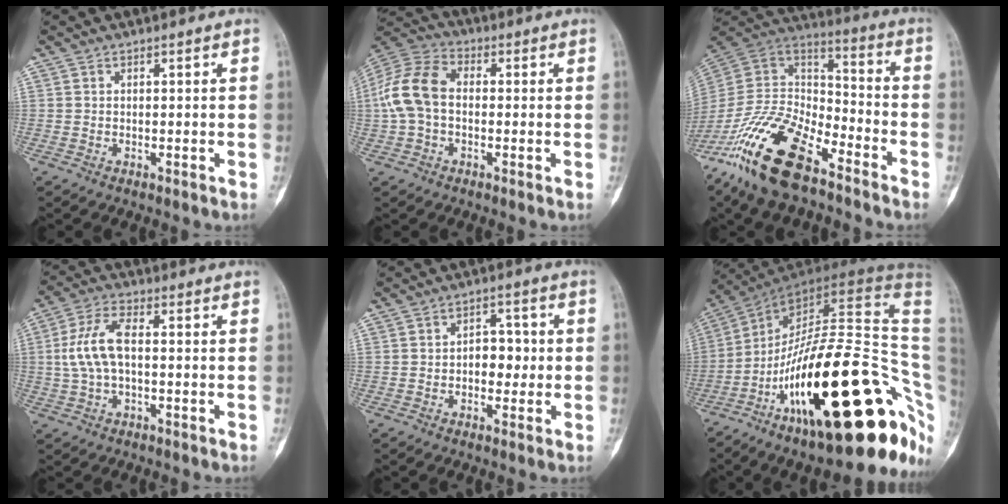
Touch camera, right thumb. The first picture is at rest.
{"total": 12.1, "force": [-0.5, 8.4, 8.8], "torque": [-0.180, 0.034, -0.020]}
{"total": 22.1, "force": [-14.6, 9.1, 13.8], "torque": [-0.271, 0.062, -0.277]}
{"total": 9.3, "force": [0.3, 4.6, 8.1], "torque": [-0.177, 0.024, 0.003]}
{"total": 5.5, "force": [-0.5, 3.9, 3.8], "torque": [-0.020, 0.019, -0.011]}
{"total": 36.8, "force": [-10.1, 12.2, 33.2], "torque": [-0.403, 0.089, -0.155]}